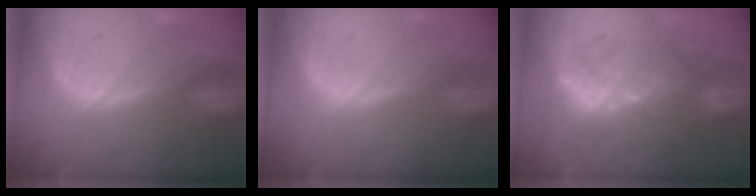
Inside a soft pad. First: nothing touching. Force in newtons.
{"total": 0.0}
{"total": 9.0, "press": 8.5, "slide": 3.1}